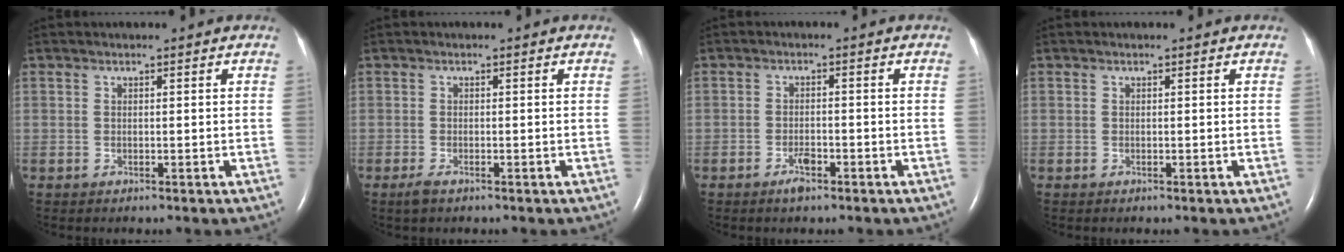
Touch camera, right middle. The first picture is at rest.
{"total": 1.5, "force": [-1.0, 0.4, 1.0], "torque": [-0.031, -0.005, -0.018]}
{"total": 2.1, "force": [-1.5, 0.6, 1.4], "torque": [-0.030, 0.000, -0.026]}
{"total": 0.0}